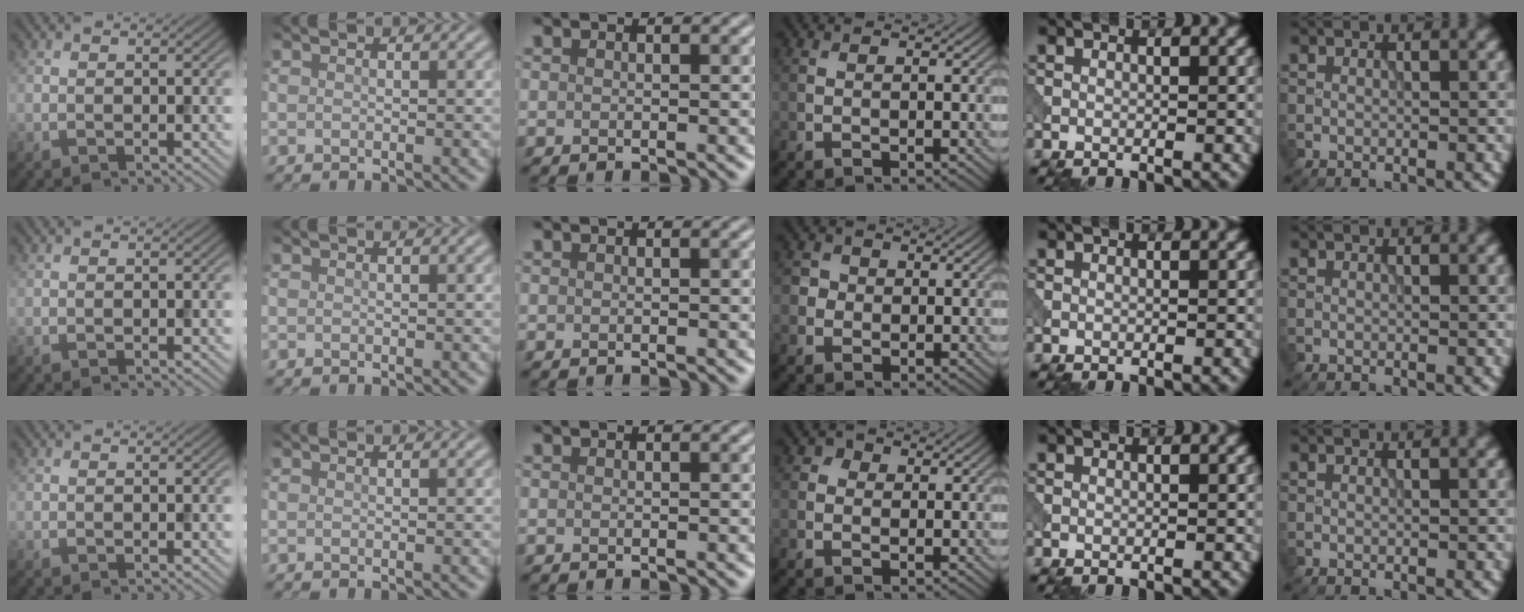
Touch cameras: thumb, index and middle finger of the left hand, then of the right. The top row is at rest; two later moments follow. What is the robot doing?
{"motion": "open", "object": "sandwich press"}